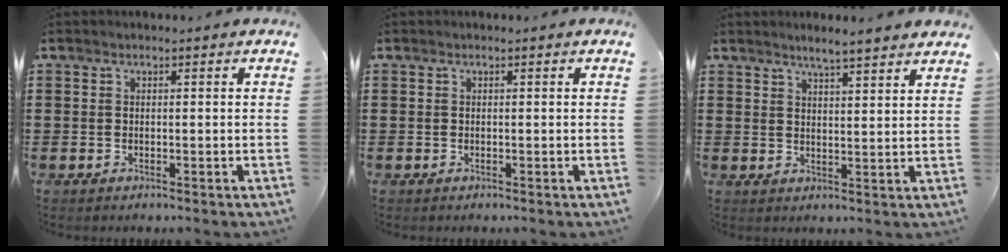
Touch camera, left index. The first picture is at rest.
{"total": 0.0}
{"total": 3.2, "force": [3.1, -0.4, 0.7], "torque": [-0.025, -0.011, 0.054]}